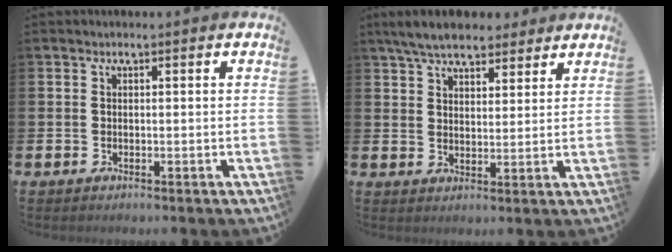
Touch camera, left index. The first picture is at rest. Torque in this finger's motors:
{"motor_torque": [1.07, -1.07, 0.81, 0.12]}